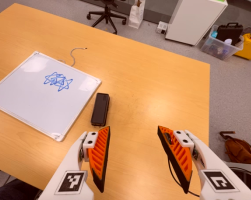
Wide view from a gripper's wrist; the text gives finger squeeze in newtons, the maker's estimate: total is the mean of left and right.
{"total": 0.0}